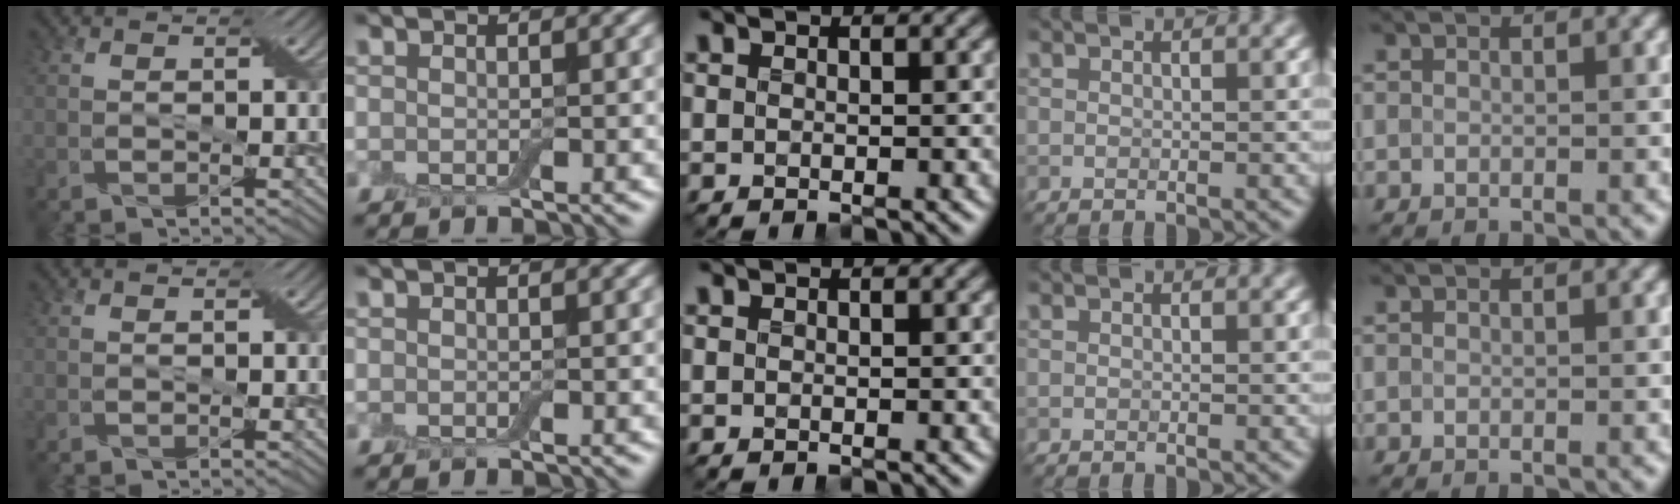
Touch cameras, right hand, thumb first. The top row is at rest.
{}